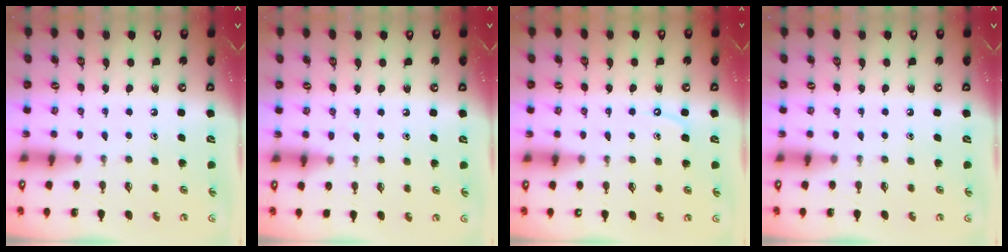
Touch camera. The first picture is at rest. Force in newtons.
{"total": 5.0, "press": 5.0, "slide": 0.7}
{"total": 3.8, "press": 3.8, "slide": 0.6}
{"total": 0.0}